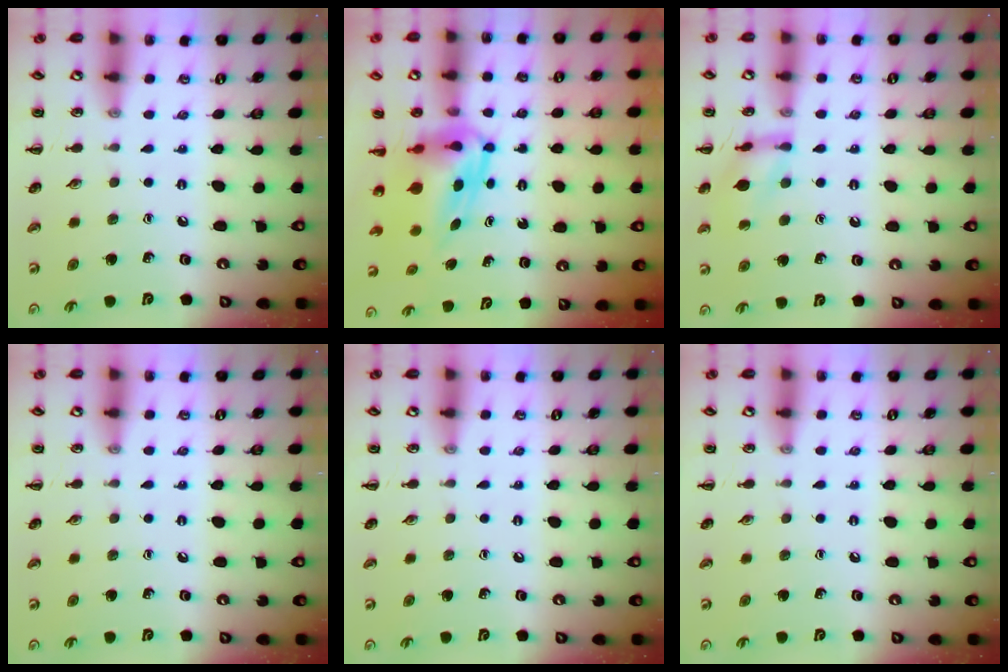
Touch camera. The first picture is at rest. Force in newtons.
{"total": 5.4, "press": 5.2, "slide": 1.3}
{"total": 10.9, "press": 10.8, "slide": 0.6}
{"total": 0.0}
{"total": 0.0}
{"total": 0.0}